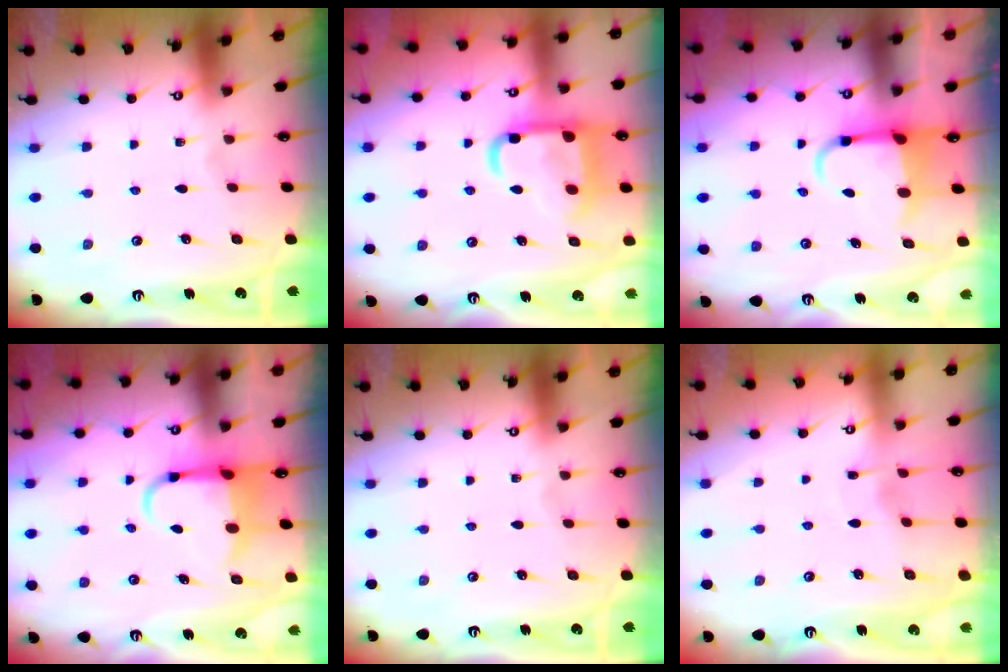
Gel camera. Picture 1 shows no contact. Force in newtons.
{"total": 15.7, "press": 15.6, "slide": 1.6}
{"total": 4.8, "press": 4.7, "slide": 1.2}
{"total": 5.7, "press": 5.6, "slide": 1.2}
{"total": 0.0}
{"total": 2.5, "press": 2.5, "slide": 0.3}